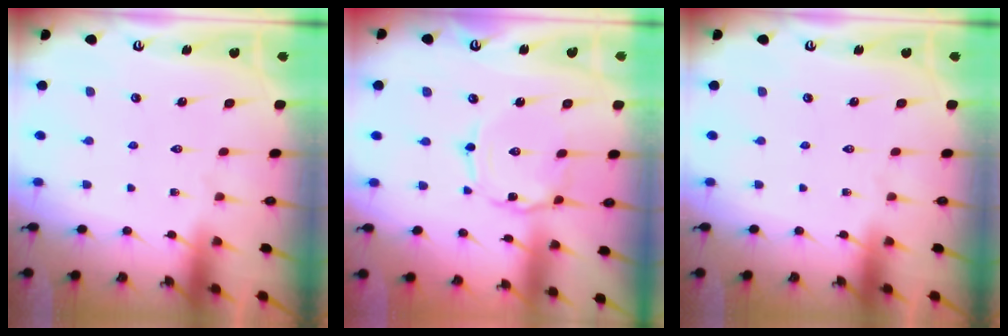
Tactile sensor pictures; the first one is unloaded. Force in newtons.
{"total": 2.0, "press": 2.0, "slide": 0.2}
{"total": 0.0}